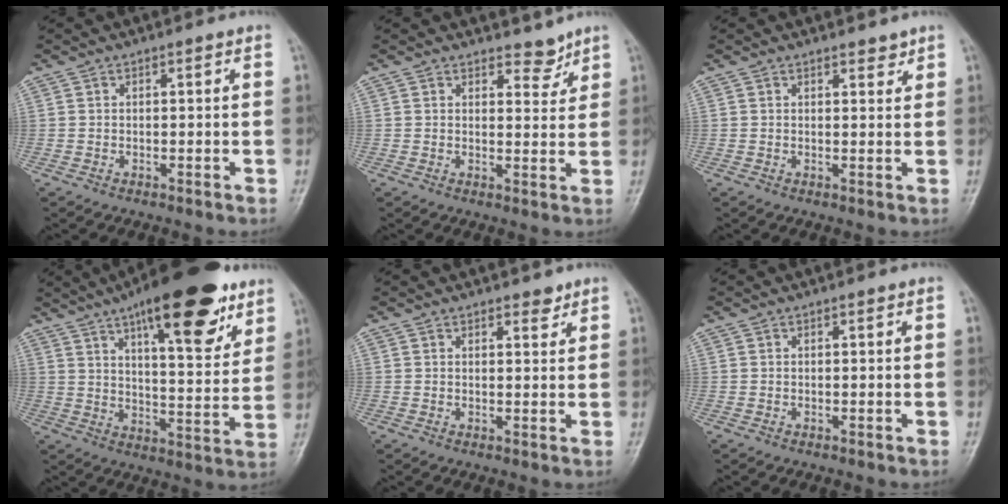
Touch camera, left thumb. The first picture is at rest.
{"total": 3.5, "force": [2.9, 1.8, 0.9], "torque": [0.009, -0.022, 0.041]}
{"total": 1.8, "force": [1.4, 0.8, 0.7], "torque": [0.003, -0.009, 0.018]}
{"total": 22.6, "force": [13.4, 7.5, 16.5], "torque": [-0.214, -0.043, 0.203]}
{"total": 2.3, "force": [1.6, 1.2, 1.1], "torque": [-0.001, -0.009, 0.021]}
{"total": 0.0}